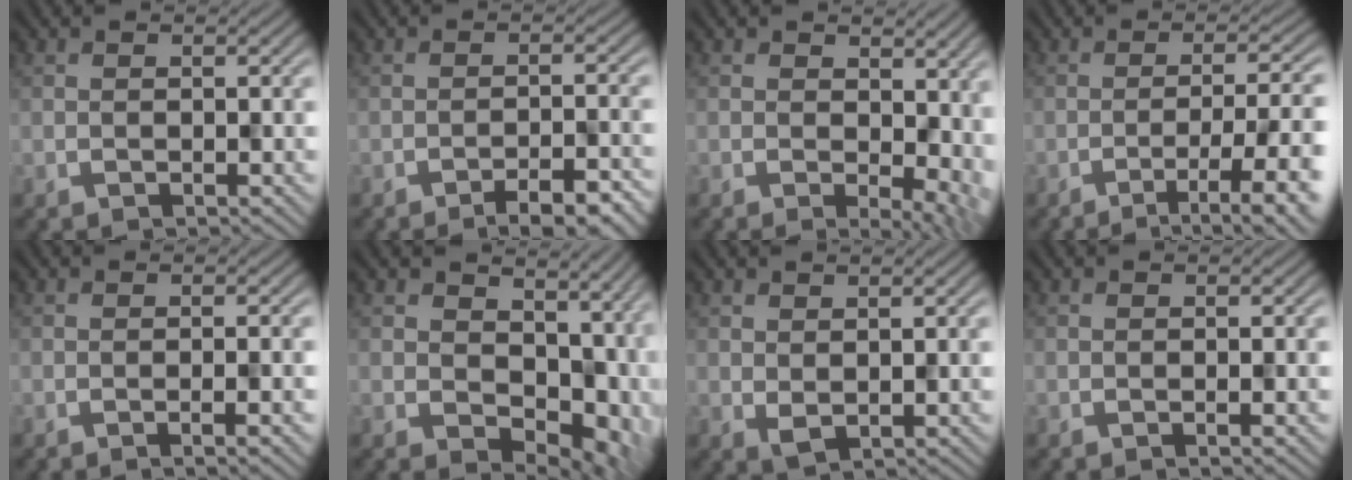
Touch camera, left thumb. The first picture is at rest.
{"total": 4.5, "force": [-3.6, 0.8, 2.7], "torque": [-0.034, 0.009, -0.046]}
{"total": 6.1, "force": [0.5, 3.5, 5.0], "torque": [-0.052, -0.010, 0.028]}
{"total": 7.8, "force": [-3.3, 1.8, 6.8], "torque": [-0.094, -0.003, -0.038]}
{"total": 2.6, "force": [-0.8, 0.5, 2.4], "torque": [-0.027, 0.007, -0.012]}
{"total": 9.8, "force": [2.1, 6.7, 6.9], "torque": [-0.103, -0.025, 0.059]}
{"total": 1.7, "force": [0.5, 1.3, 1.0], "torque": [-0.025, -0.003, 0.020]}
{"total": 1.1, "force": [-0.3, 0.2, 1.1], "torque": [-0.011, 0.001, -0.004]}